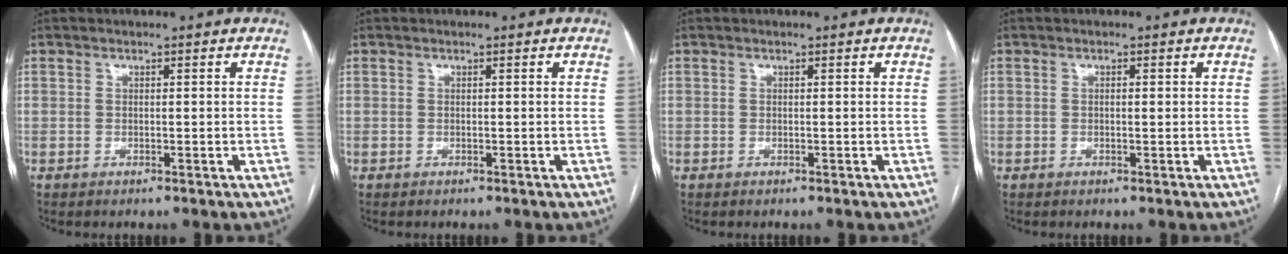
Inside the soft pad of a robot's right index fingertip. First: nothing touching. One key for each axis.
{"total": 0.0}
{"total": 0.0}
{"total": 1.0, "fx": 0.1, "fy": 0.3, "fz": 0.9, "tx": -0.016, "ty": 0.001, "tz": 0.002}